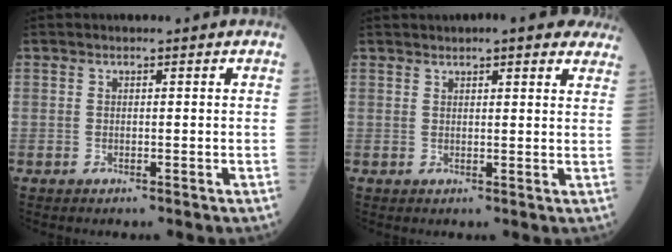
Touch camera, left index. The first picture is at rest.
{"total": 10.2, "force": [8.6, 2.0, 5.1], "torque": [-0.054, 0.021, 0.097]}